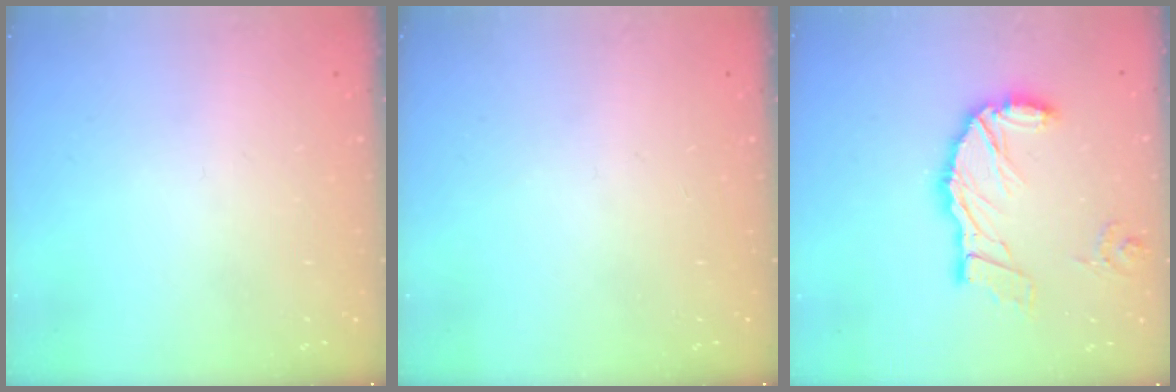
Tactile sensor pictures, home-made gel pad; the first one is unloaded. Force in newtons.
{"total": 0.0}
{"total": 15.1, "press": 15.0, "slide": 1.6}